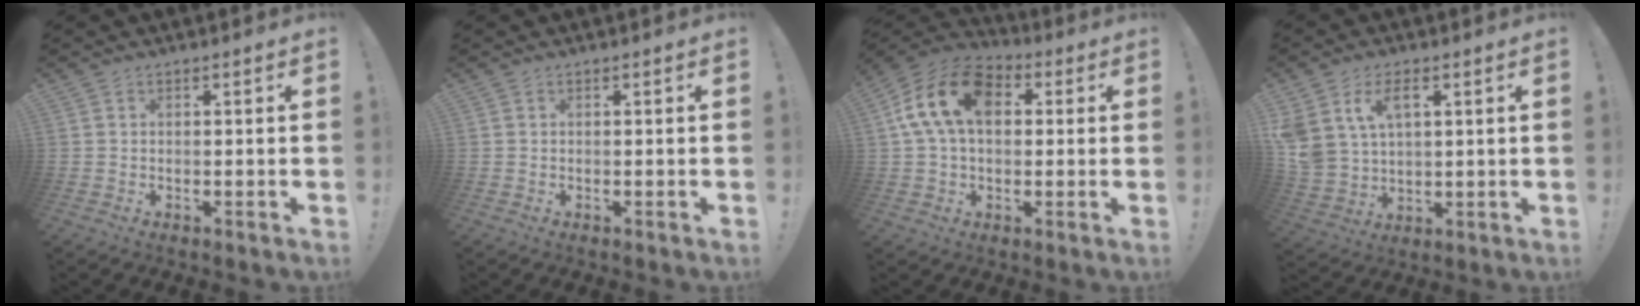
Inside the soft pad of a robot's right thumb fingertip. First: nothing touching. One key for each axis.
{"total": 0.0}
{"total": 16.8, "fx": 4.1, "fy": 10.9, "fz": 12.1, "tx": -0.218, "ty": 0.011, "tz": 0.074}
{"total": 9.9, "fx": 4.6, "fy": 6.7, "fz": 5.8, "tx": -0.116, "ty": -0.018, "tz": 0.090}